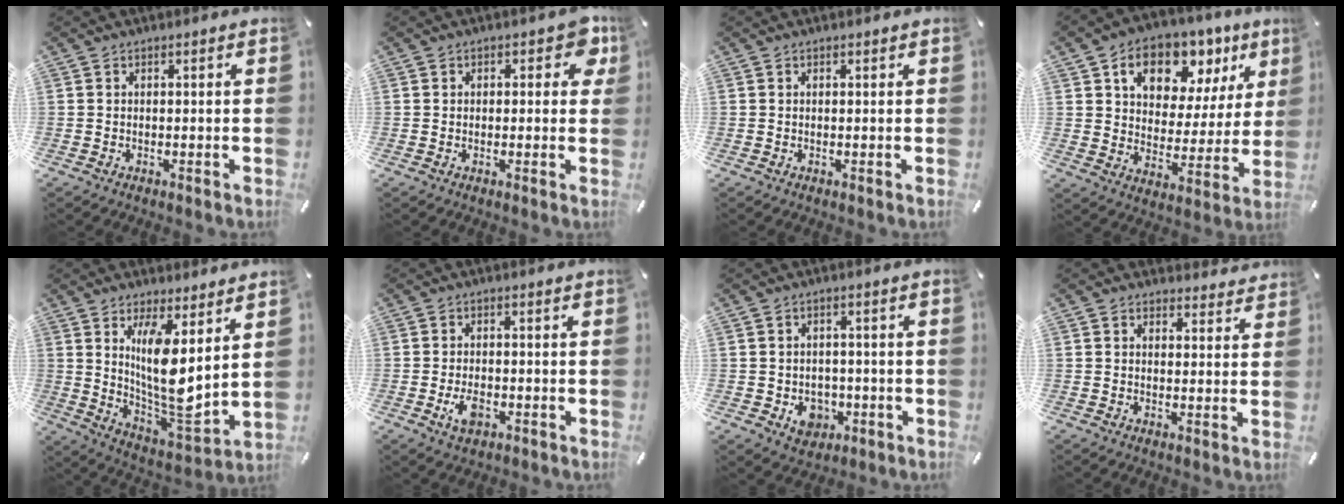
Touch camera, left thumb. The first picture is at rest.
{"total": 5.2, "force": [1.8, 3.2, 3.7], "torque": [-0.027, -0.004, 0.023]}
{"total": 0.0}
{"total": 13.7, "force": [8.1, 9.2, 6.0], "torque": [-0.097, -0.051, 0.144]}
{"total": 13.2, "force": [5.4, 4.7, 11.1], "torque": [-0.216, -0.061, 0.096]}
{"total": 4.3, "force": [-1.5, 2.5, 3.1], "torque": [-0.072, 0.001, -0.029]}
{"total": 6.0, "force": [-1.6, 5.2, 2.5], "torque": [-0.024, 0.004, -0.027]}
{"total": 2.4, "force": [1.8, 1.6, 0.4], "torque": [0.003, -0.011, 0.029]}